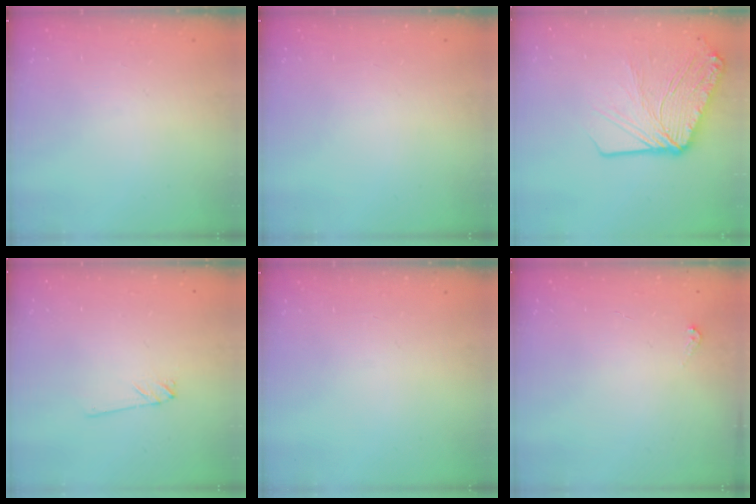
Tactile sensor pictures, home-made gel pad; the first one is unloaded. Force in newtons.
{"total": 0.0}
{"total": 15.6, "press": 15.5, "slide": 2.0}
{"total": 0.8, "press": 0.8, "slide": 0.1}
{"total": 0.0}
{"total": 3.4, "press": 3.4, "slide": 0.3}